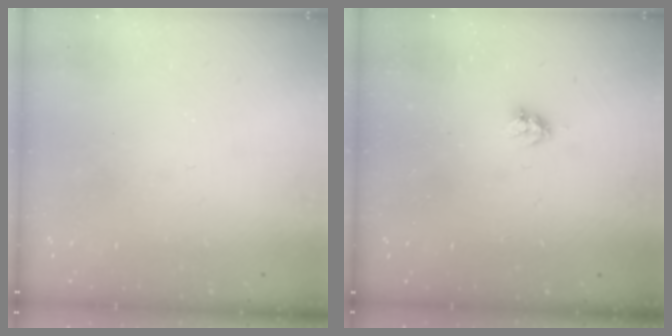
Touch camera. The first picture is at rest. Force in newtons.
{"total": 3.5, "press": 3.5, "slide": 0.4}